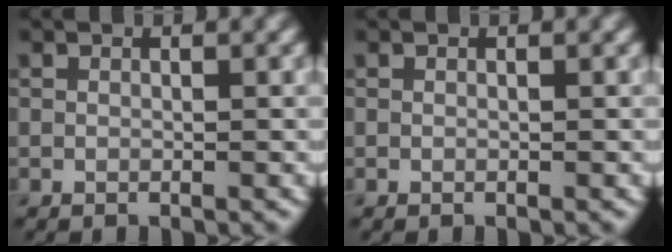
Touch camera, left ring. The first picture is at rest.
{"total": 0.0}